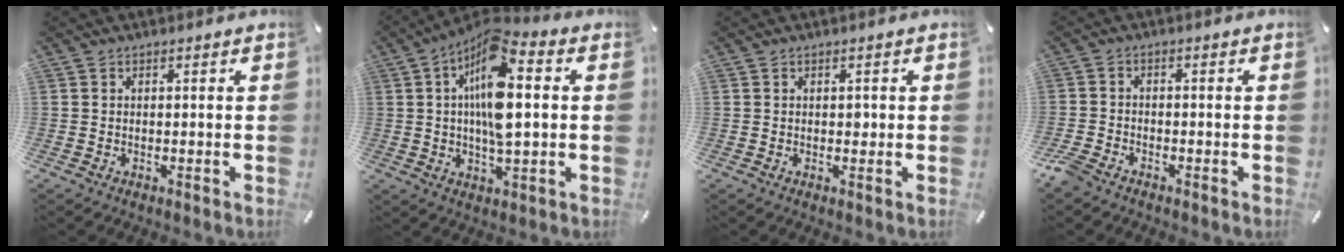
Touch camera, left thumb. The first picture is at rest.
{"total": 14.9, "force": [2.4, 6.1, 13.4], "torque": [-0.250, -0.006, 0.039]}
{"total": 1.3, "force": [0.1, 1.1, 0.7], "torque": [0.001, -0.003, -0.003]}
{"total": 3.2, "force": [-2.6, 1.5, 1.2], "torque": [-0.038, 0.008, -0.055]}